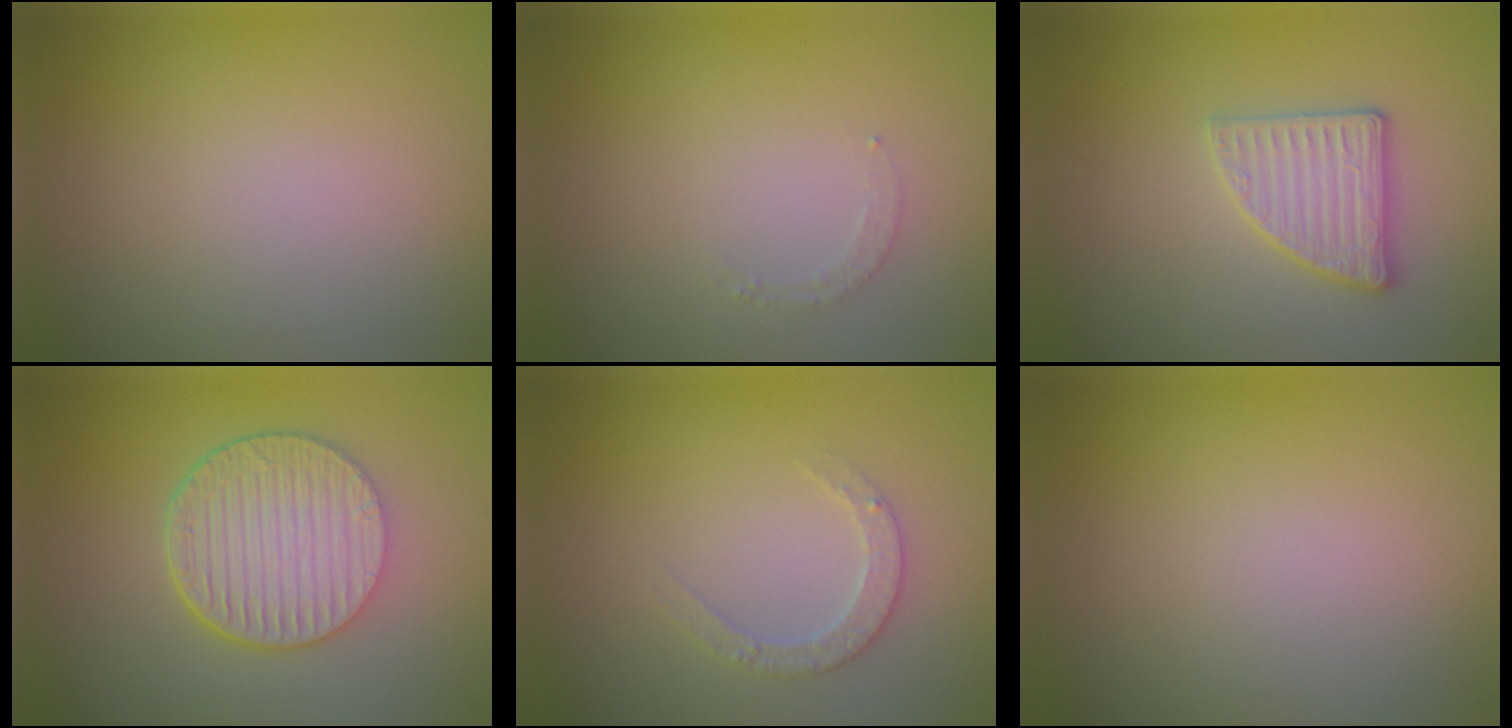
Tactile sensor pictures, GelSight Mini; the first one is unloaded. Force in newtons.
{"total": 0.9, "press": 0.9, "slide": 0.2}
{"total": 2.9, "press": 2.8, "slide": 0.5}
{"total": 6.6, "press": 4.7, "slide": 4.6}
{"total": 2.1, "press": 2.1, "slide": 0.3}
{"total": 0.0}